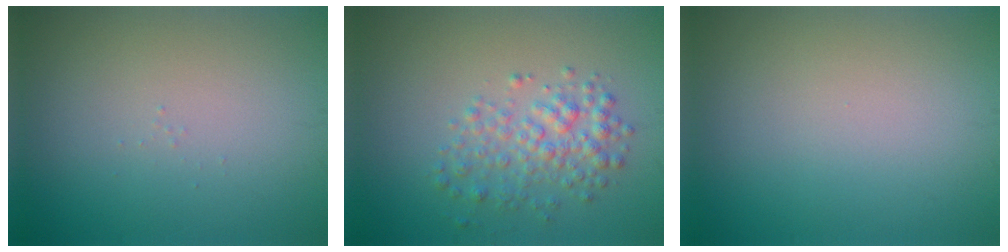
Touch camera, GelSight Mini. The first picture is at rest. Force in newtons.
{"total": 3.3, "press": 3.3, "slide": 0.1}
{"total": 0.0}